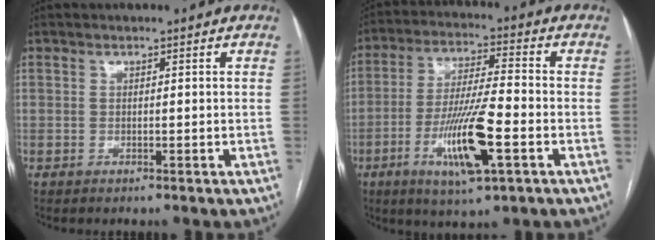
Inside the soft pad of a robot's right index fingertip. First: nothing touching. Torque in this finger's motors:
{"motor_torque": [1.14, 0.16, 0.34, 0.10]}